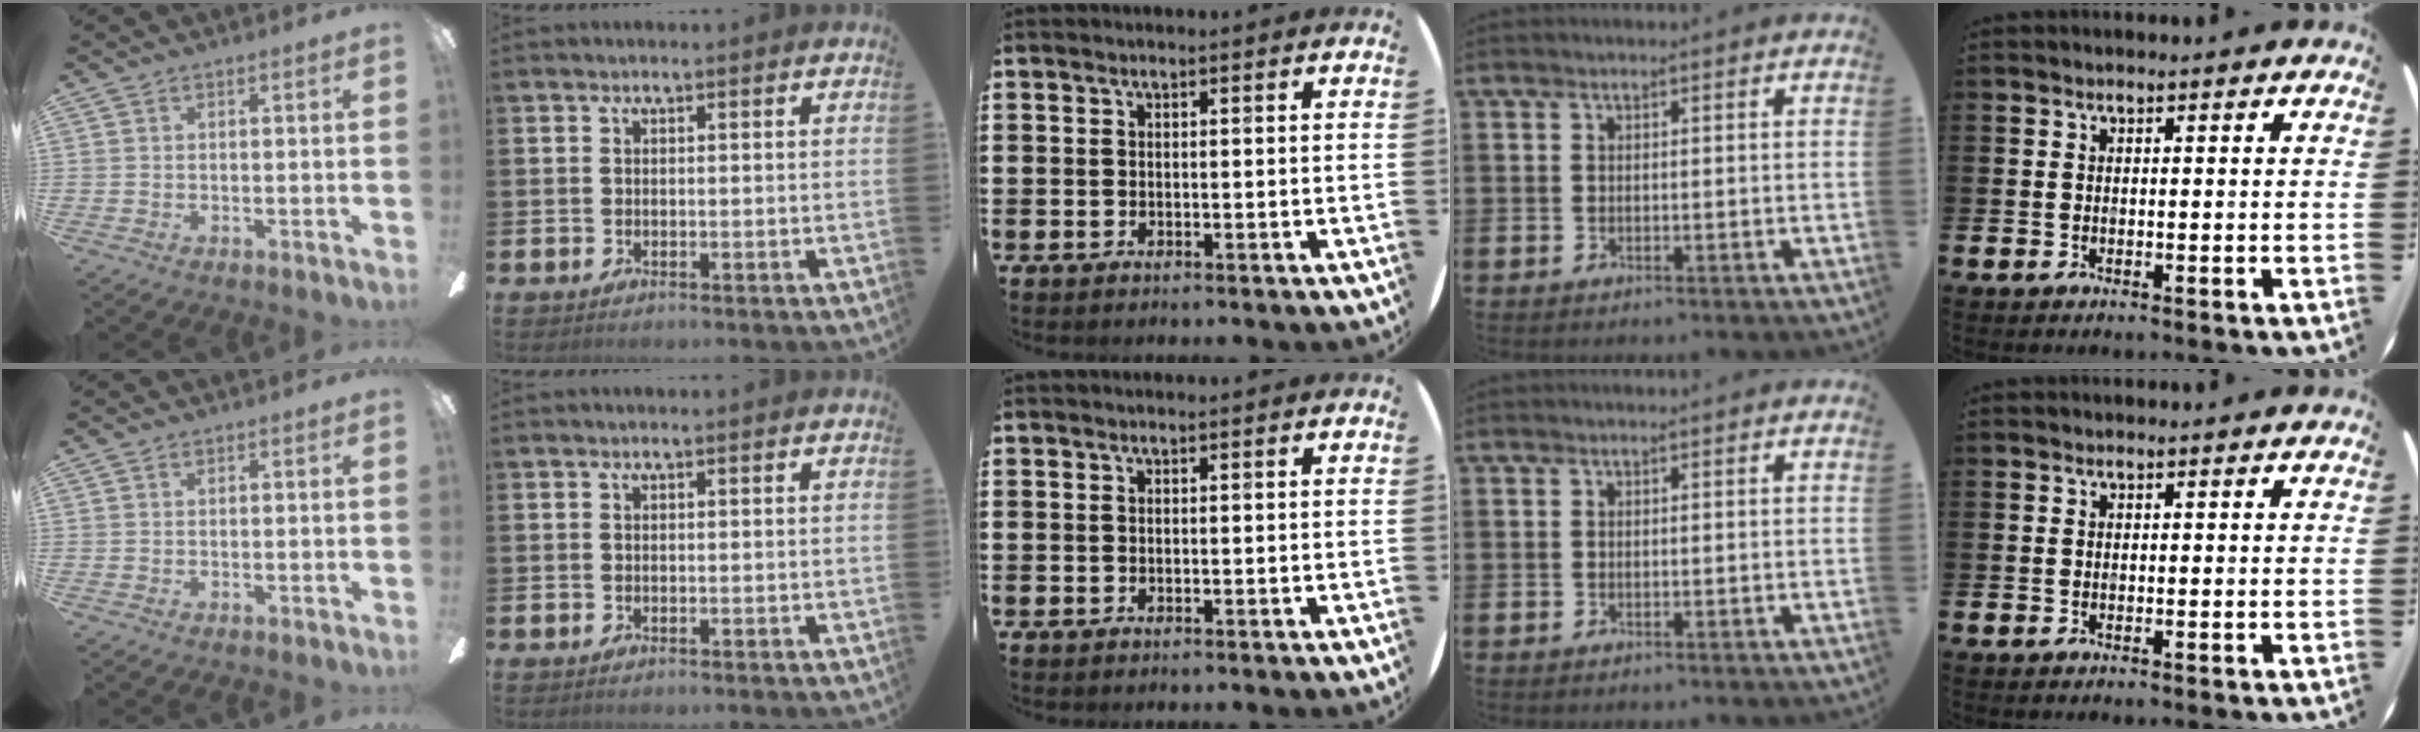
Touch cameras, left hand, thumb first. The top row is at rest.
{}